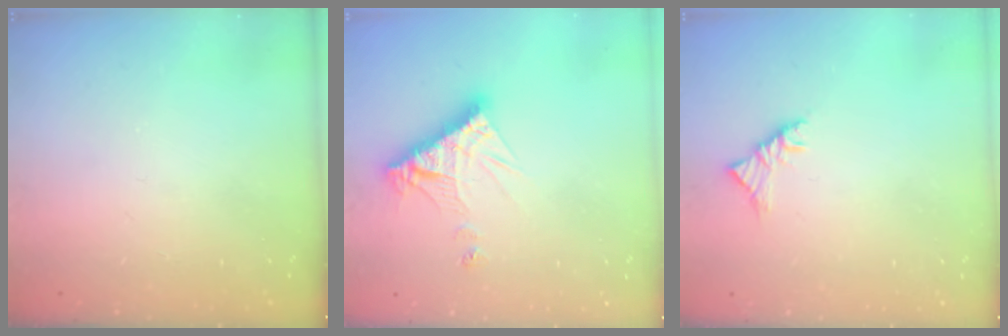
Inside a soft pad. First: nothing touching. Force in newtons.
{"total": 10.5, "press": 10.5, "slide": 0.8}
{"total": 3.5, "press": 3.4, "slide": 1.1}